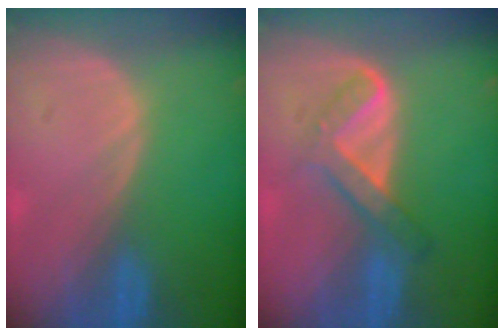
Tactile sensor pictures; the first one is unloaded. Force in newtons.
{"total": 5.3, "press": 5.0, "slide": 1.6}